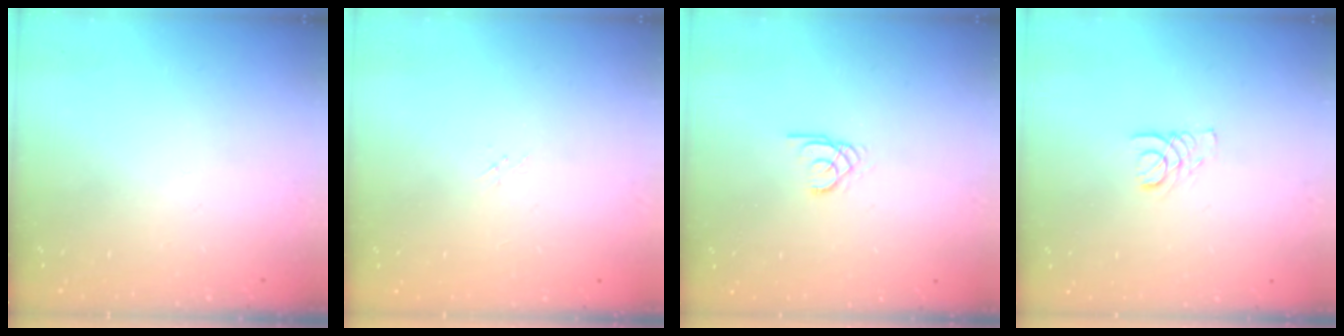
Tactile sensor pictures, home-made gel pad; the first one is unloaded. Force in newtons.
{"total": 1.7, "press": 1.6, "slide": 0.2}
{"total": 1.9, "press": 1.9, "slide": 0.1}
{"total": 1.9, "press": 1.9, "slide": 0.2}